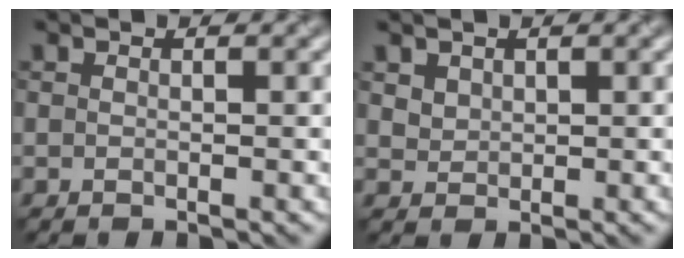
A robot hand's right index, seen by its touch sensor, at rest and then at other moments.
{"total": 1.5, "force": [1.0, 1.1, 0.4], "torque": [-0.012, -0.006, 0.027]}